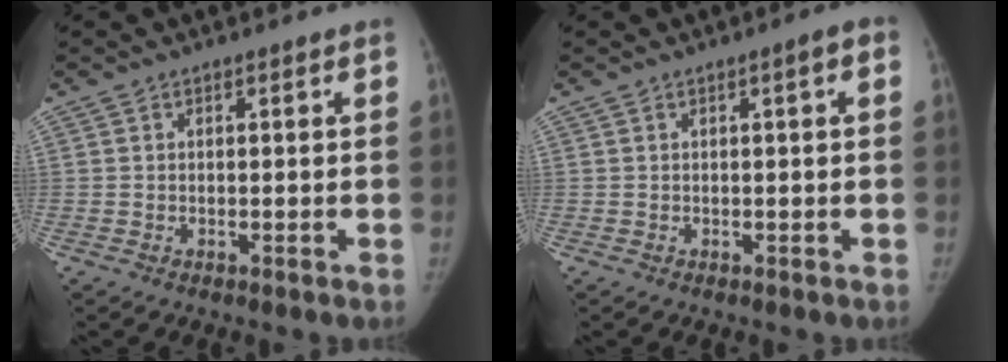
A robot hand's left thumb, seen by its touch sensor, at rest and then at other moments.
{"total": 2.0, "force": [0.4, 0.3, 2.0], "torque": [-0.029, 0.004, 0.004]}